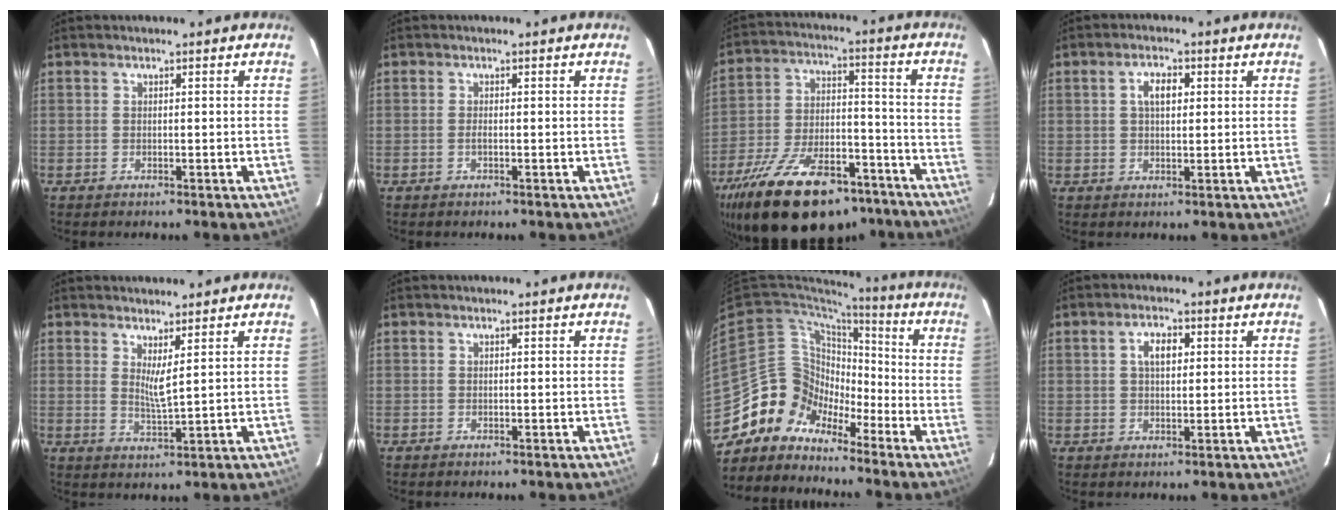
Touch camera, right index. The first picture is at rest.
{"total": 0.6, "force": [-0.2, 0.1, 0.5], "torque": [-0.010, -0.001, -0.005]}
{"total": 26.6, "force": [-19.3, 11.4, 14.4], "torque": [-0.272, -0.007, -0.285]}
{"total": 3.7, "force": [0.8, 1.7, 3.1], "torque": [-0.057, 0.010, 0.016]}
{"total": 3.6, "force": [1.9, 0.1, 3.0], "torque": [-0.055, -0.013, 0.031]}
{"total": 0.0}
{"total": 11.1, "force": [-8.0, 7.6, 1.5], "torque": [-0.037, 0.040, -0.164]}
{"total": 3.8, "force": [1.0, 2.1, 3.1], "torque": [-0.053, 0.011, 0.019]}